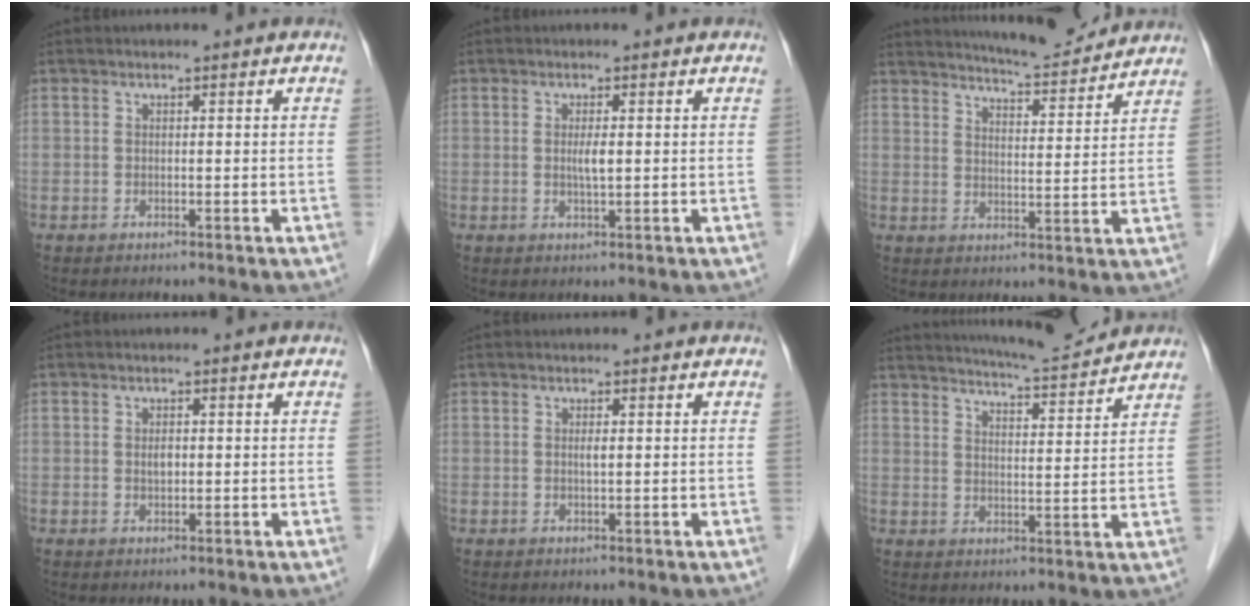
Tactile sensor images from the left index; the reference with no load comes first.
{"total": 1.8, "force": [0.2, 0.2, 1.7], "torque": [-0.036, -0.001, 0.004]}
{"total": 10.8, "force": [10.3, 0.6, 3.1], "torque": [-0.053, 0.001, 0.146]}
{"total": 1.2, "force": [0.1, 0.7, 1.0], "torque": [-0.018, 0.000, 0.003]}
{"total": 0.7, "force": [0.2, 0.1, 0.7], "torque": [-0.015, -0.001, 0.003]}
{"total": 10.9, "force": [10.4, 0.1, 3.2], "torque": [-0.055, 0.003, 0.147]}